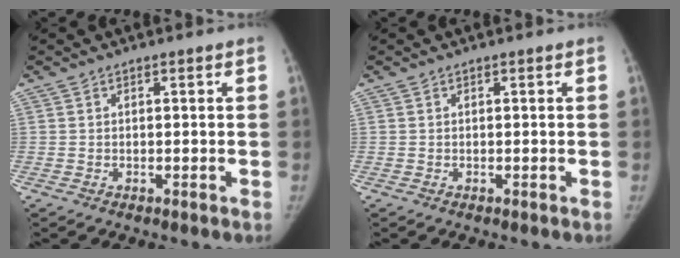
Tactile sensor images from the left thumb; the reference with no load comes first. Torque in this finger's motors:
{"motor_torque": [0.01, 0.01, 0.00, -0.01, 0.00]}